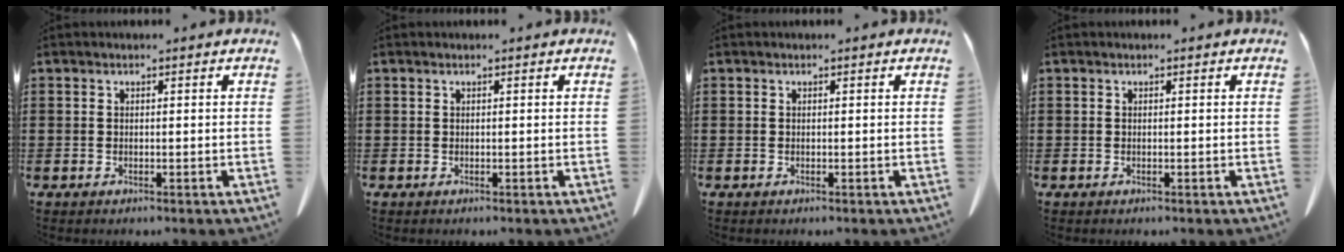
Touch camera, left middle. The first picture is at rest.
{"total": 0.0}
{"total": 0.0}
{"total": 0.0}